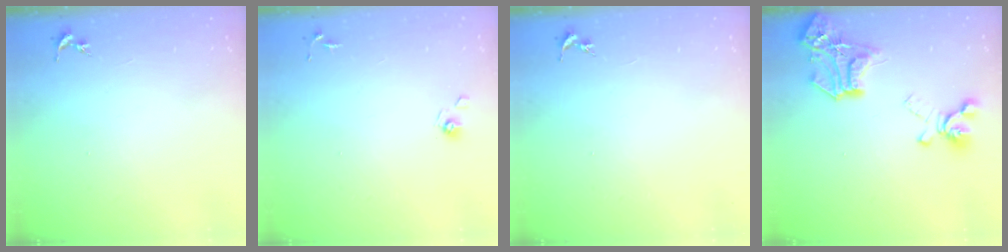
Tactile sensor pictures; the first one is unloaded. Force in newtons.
{"total": 5.4, "press": 5.2, "slide": 1.4}
{"total": 0.0}
{"total": 19.7, "press": 19.7, "slide": 1.4}